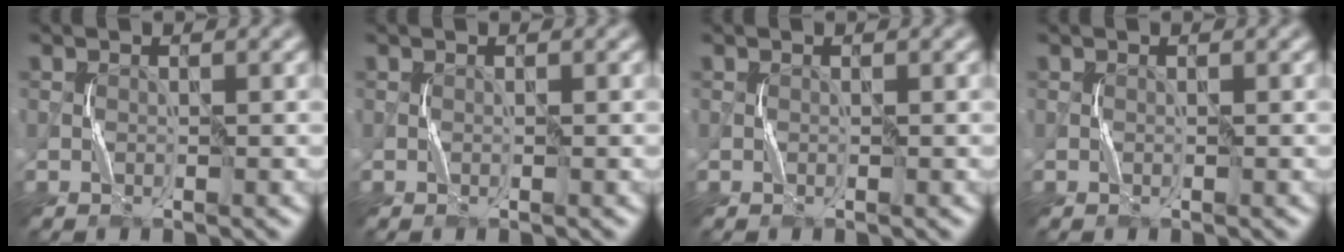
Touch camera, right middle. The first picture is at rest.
{"total": 0.0}
{"total": 0.0}
{"total": 0.0}